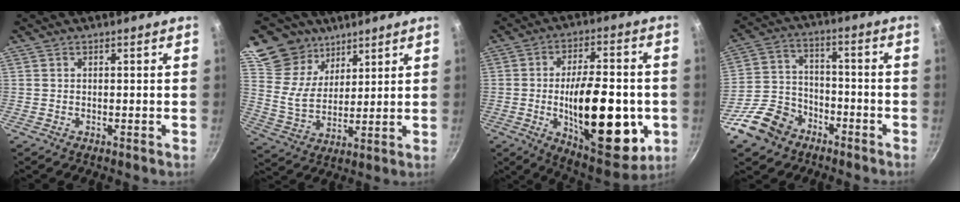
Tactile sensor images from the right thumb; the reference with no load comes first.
{"total": 11.5, "force": [7.8, 7.8, 2.9], "torque": [-0.024, -0.048, 0.143]}
{"total": 24.4, "force": [-4.2, 10.8, 21.4], "torque": [-0.292, 0.005, -0.052]}
{"total": 12.4, "force": [-7.5, 8.6, 4.7], "torque": [-0.072, 0.058, -0.136]}